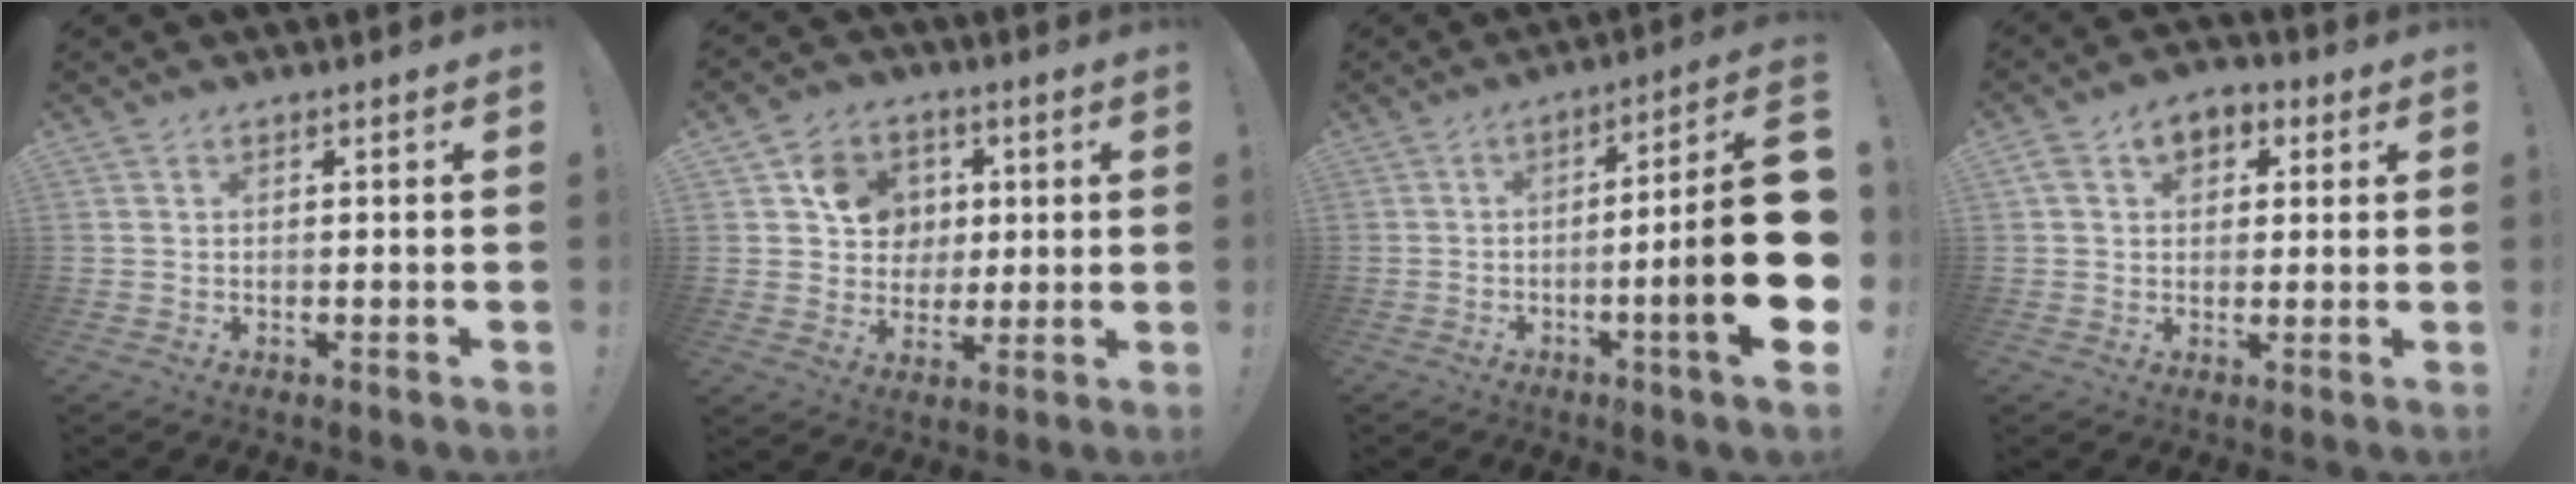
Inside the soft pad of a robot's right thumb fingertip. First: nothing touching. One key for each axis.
{"total": 11.1, "fx": 2.8, "fy": 10.1, "fz": 3.6, "tx": -0.043, "ty": -0.010, "tz": 0.058}
{"total": 20.1, "fx": -3.4, "fy": 1.0, "fz": 19.8, "tx": -0.305, "ty": -0.005, "tz": -0.056}
{"total": 7.5, "fx": 2.6, "fy": 5.5, "fz": 4.4, "tx": -0.066, "ty": 0.001, "tz": 0.049}